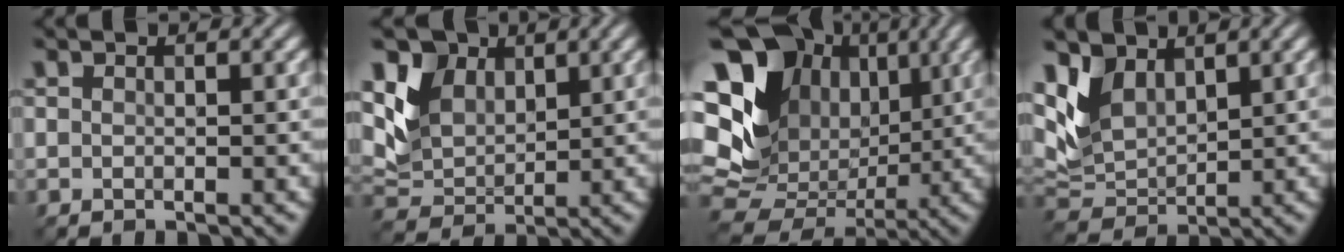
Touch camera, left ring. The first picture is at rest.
{"total": 5.1, "force": [3.0, 3.6, 1.9], "torque": [-0.058, -0.001, 0.062]}
{"total": 20.1, "force": [5.3, 16.5, 10.2], "torque": [-0.227, 0.041, 0.091]}
{"total": 4.5, "force": [2.6, 2.9, 2.2], "torque": [-0.062, -0.007, 0.055]}